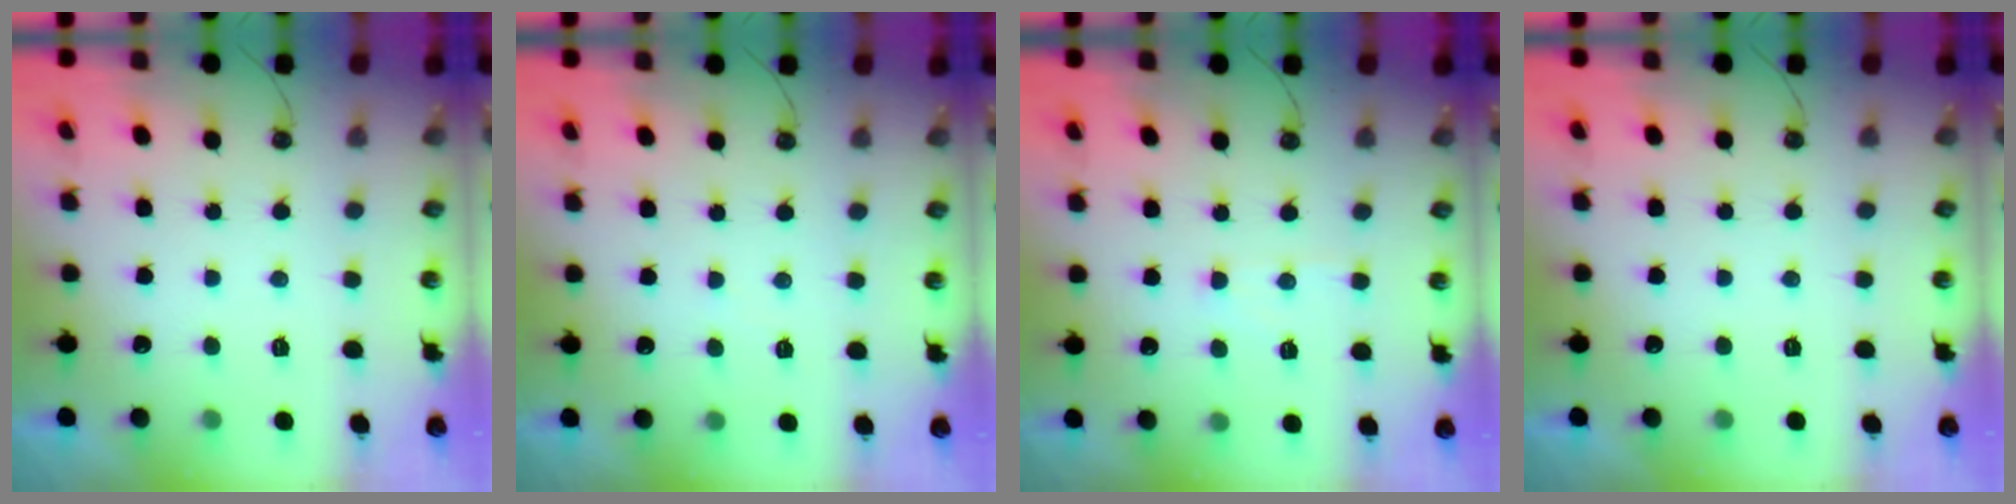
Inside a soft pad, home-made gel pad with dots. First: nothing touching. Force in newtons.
{"total": 2.4, "press": 2.4, "slide": 0.4}
{"total": 3.9, "press": 3.9, "slide": 0.6}
{"total": 0.0}